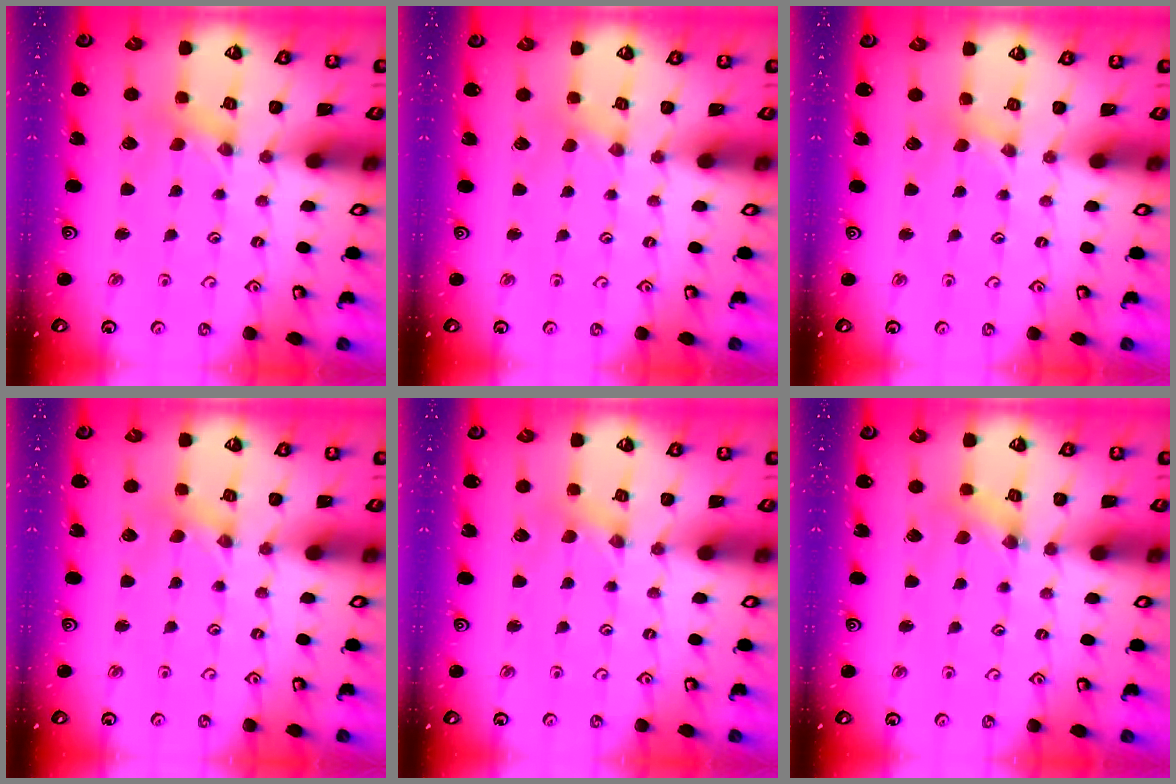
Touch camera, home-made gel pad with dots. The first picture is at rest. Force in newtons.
{"total": 0.0}
{"total": 1.1, "press": 1.1, "slide": 0.2}
{"total": 0.0}
{"total": 0.0}
{"total": 2.0, "press": 2.0, "slide": 0.3}